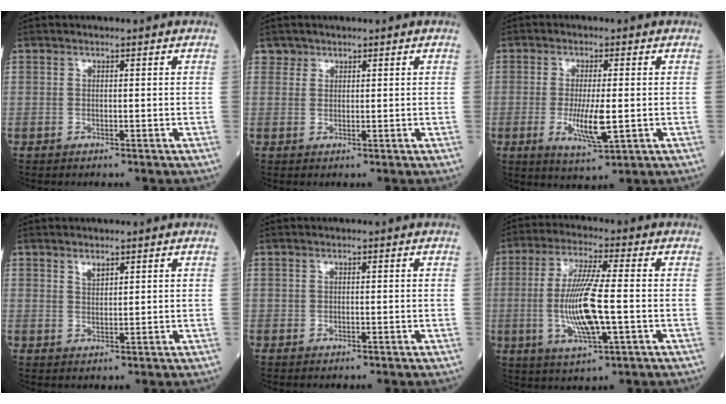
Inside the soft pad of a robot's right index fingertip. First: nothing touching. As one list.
[{"total": 1.2, "force": [0.9, 0.8, -0.3], "torque": [0.012, 0.004, 0.012]}, {"total": 6.4, "force": [-1.0, 1.2, 6.2], "torque": [-0.121, -0.014, -0.015]}, {"total": 1.5, "force": [1.2, 0.6, 0.8], "torque": [-0.015, -0.002, 0.024]}, {"total": 0.0}, {"total": 11.1, "force": [-1.4, 1.1, 11.0], "torque": [-0.226, -0.008, -0.026]}]